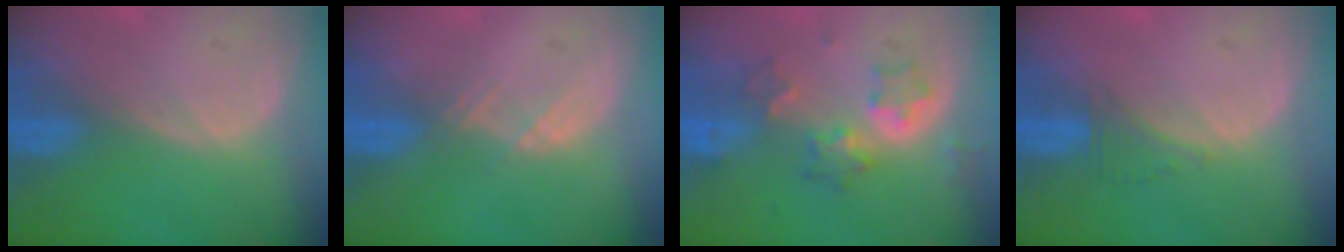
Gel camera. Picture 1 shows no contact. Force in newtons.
{"total": 1.9, "press": 1.8, "slide": 0.8}
{"total": 6.4, "press": 5.7, "slide": 3.0}
{"total": 1.7, "press": 1.6, "slide": 0.7}